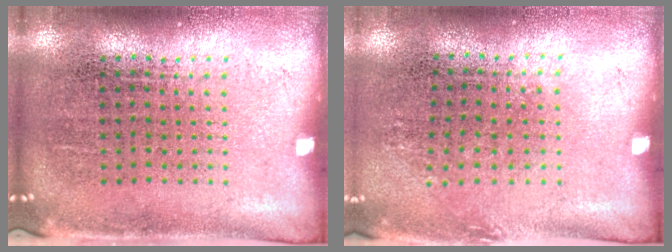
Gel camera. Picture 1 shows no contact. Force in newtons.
{"total": 0.7, "press": 0.6, "slide": 0.4}